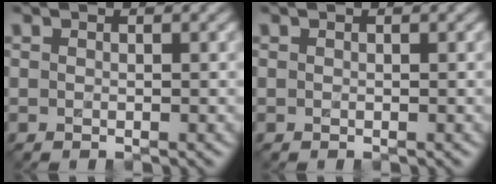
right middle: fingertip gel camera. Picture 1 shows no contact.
{"total": 0.0}